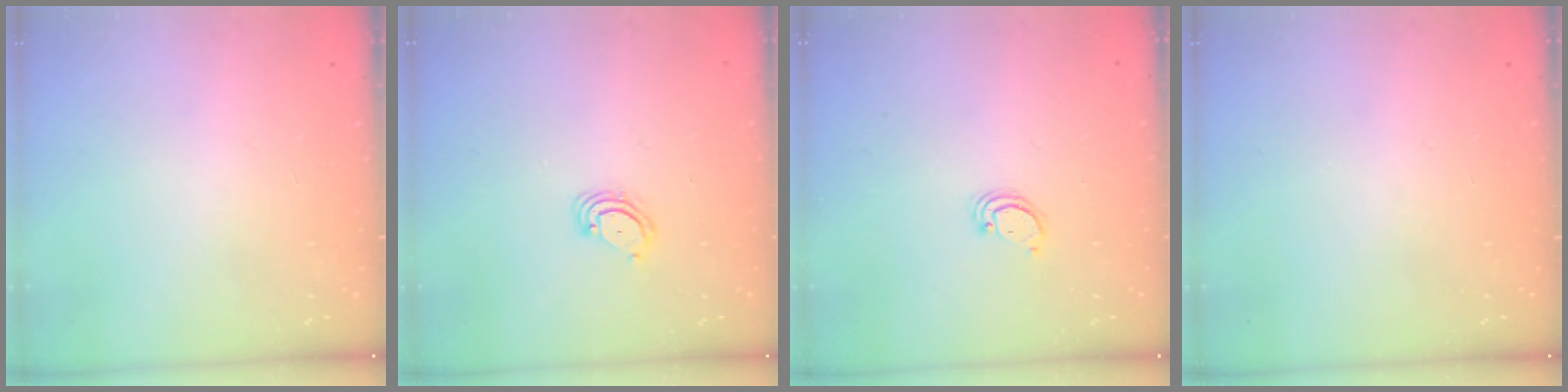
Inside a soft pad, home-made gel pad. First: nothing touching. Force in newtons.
{"total": 3.8, "press": 3.8, "slide": 0.3}
{"total": 2.4, "press": 2.4, "slide": 0.2}
{"total": 0.0}